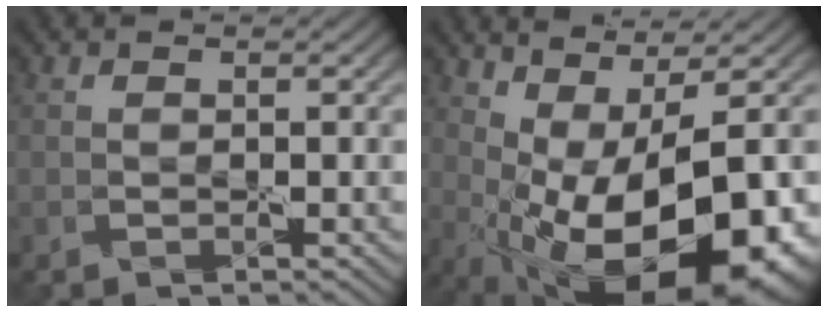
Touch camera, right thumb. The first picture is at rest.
{"total": 16.9, "force": [-2.9, 7.1, 15.0], "torque": [-0.212, -0.023, -0.016]}